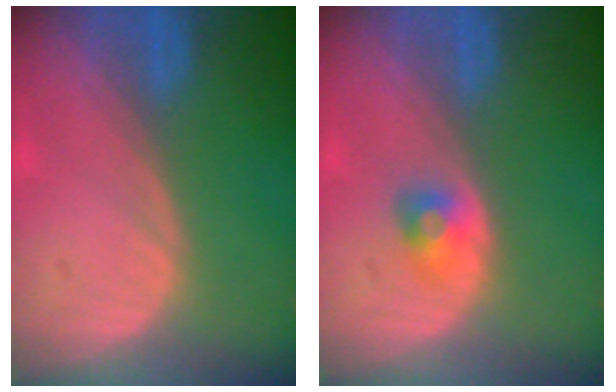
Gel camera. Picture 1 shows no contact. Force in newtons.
{"total": 2.6, "press": 2.4, "slide": 1.2}